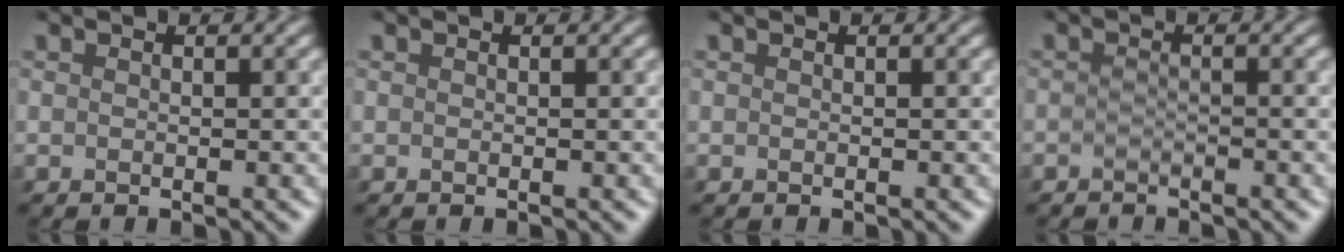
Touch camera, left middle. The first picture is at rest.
{"total": 0.0}
{"total": 0.0}
{"total": 0.9, "force": [-0.8, 0.0, 0.1], "torque": [-0.002, 0.002, -0.017]}